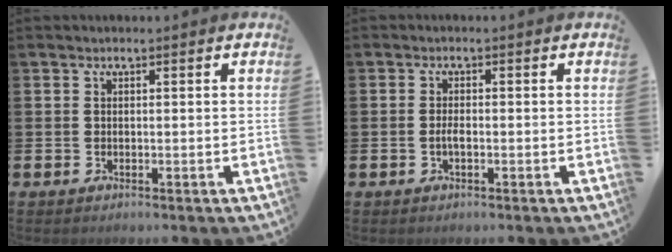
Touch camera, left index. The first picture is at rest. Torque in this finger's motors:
{"motor_torque": [0.37, 0.28, 0.03, 0.05]}